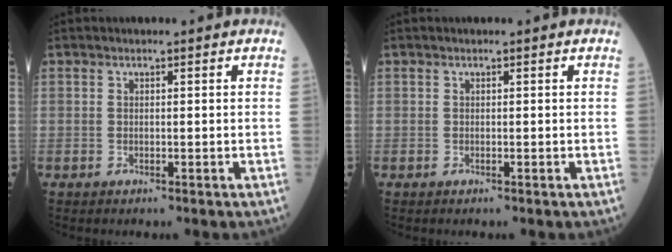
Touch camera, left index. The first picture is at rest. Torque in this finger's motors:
{"motor_torque": [0.05, -0.05, 0.00, 0.00]}